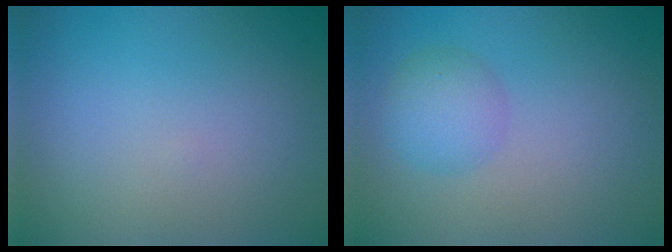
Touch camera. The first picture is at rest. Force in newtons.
{"total": 2.8, "press": 2.8, "slide": 0.0}